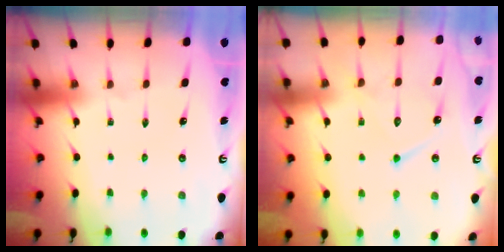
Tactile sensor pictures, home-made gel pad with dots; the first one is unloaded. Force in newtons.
{"total": 12.4, "press": 12.3, "slide": 0.9}